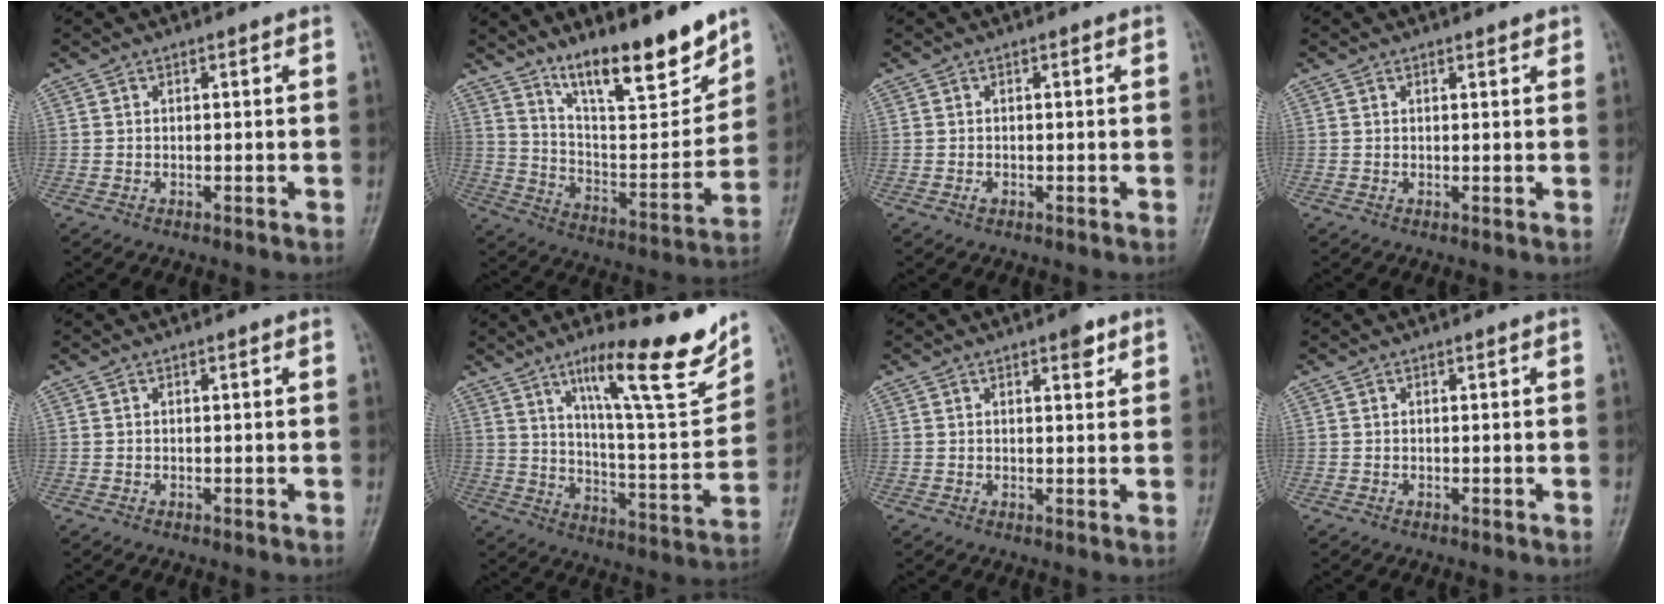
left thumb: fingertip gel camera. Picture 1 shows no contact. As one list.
[{"total": 17.5, "force": [13.1, 3.9, 10.9], "torque": [-0.140, -0.088, 0.229]}, {"total": 0.8, "force": [-0.2, 0.5, 0.6], "torque": [-0.008, -0.001, -0.005]}, {"total": 1.3, "force": [1.0, 0.4, 0.7], "torque": [-0.009, -0.005, 0.012]}, {"total": 0.0}, {"total": 19.0, "force": [12.4, 3.5, 14.0], "torque": [-0.180, -0.070, 0.197]}, {"total": 2.9, "force": [1.8, 1.1, 2.0], "torque": [-0.018, -0.008, 0.023]}, {"total": 0.0}]